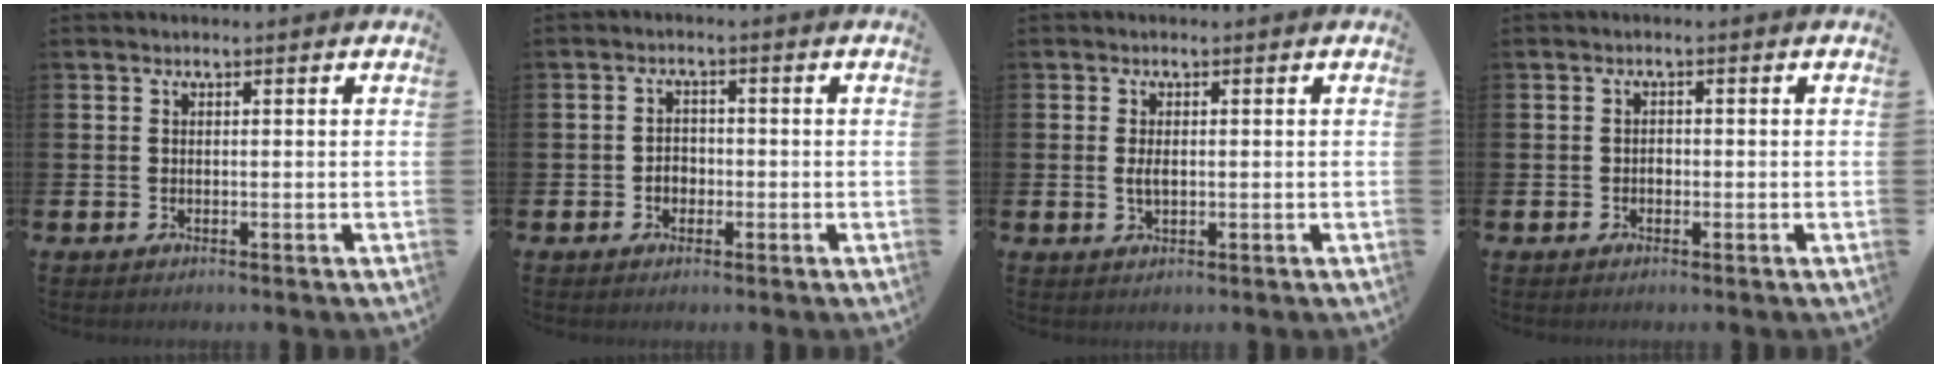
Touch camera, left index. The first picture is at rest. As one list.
[{"total": 2.1, "force": [-0.8, 1.7, 0.9], "torque": [-0.006, 0.001, -0.022]}, {"total": 1.8, "force": [-0.1, 0.9, 1.6], "torque": [-0.028, 0.001, -0.003]}, {"total": 0.9, "force": [-0.5, 0.7, 0.3], "torque": [-0.002, 0.001, -0.011]}]